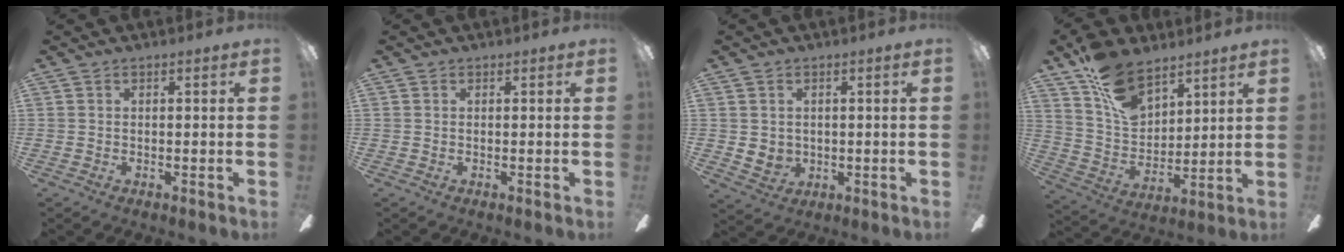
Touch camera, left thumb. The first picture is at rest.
{"total": 0.0}
{"total": 3.8, "force": [1.1, 3.5, 1.1], "torque": [-0.026, -0.005, 0.021]}
{"total": 17.3, "force": [11.5, 9.4, 8.8], "torque": [-0.172, -0.055, 0.222]}